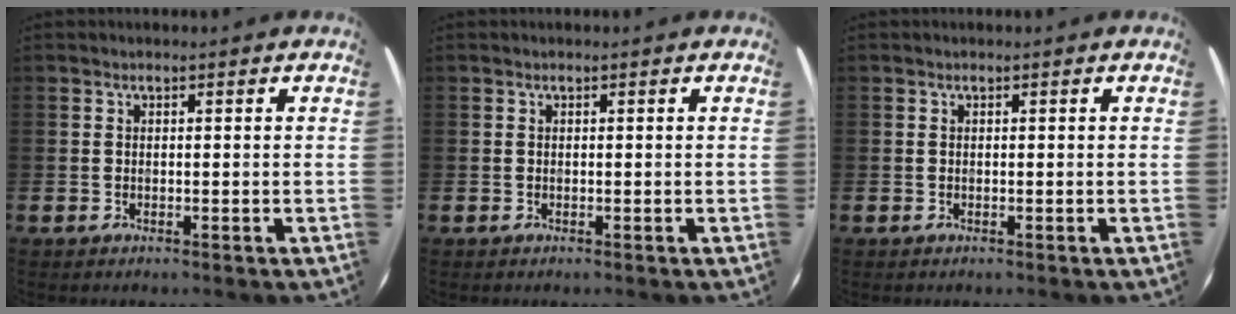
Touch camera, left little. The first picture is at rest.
{"total": 0.0}
{"total": 0.0}